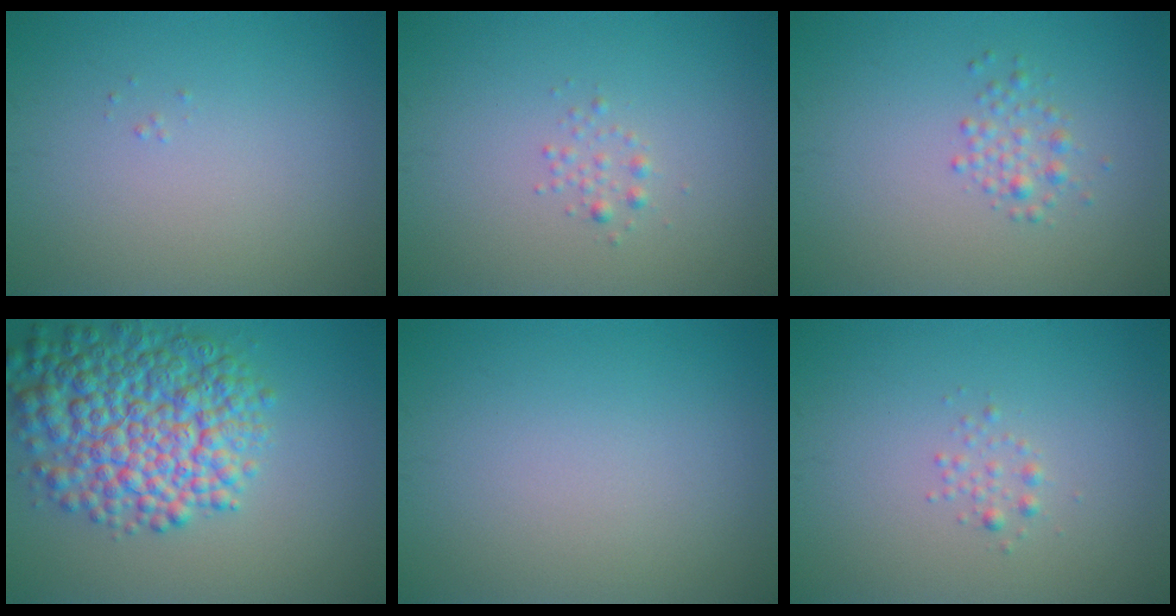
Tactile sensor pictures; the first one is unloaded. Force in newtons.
{"total": 0.9, "press": 0.9, "slide": 0.0}
{"total": 2.2, "press": 2.2, "slide": 0.0}
{"total": 9.3, "press": 9.3, "slide": 0.2}
{"total": 0.0}
{"total": 0.9, "press": 0.9, "slide": 0.0}